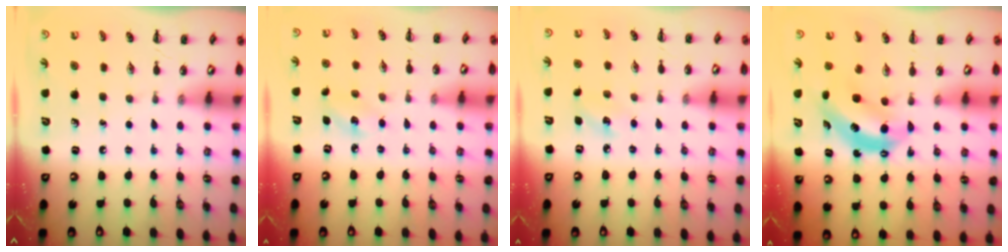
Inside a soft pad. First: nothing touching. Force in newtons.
{"total": 4.8, "press": 4.6, "slide": 1.3}
{"total": 4.5, "press": 4.3, "slide": 1.2}
{"total": 6.0, "press": 6.0, "slide": 0.4}